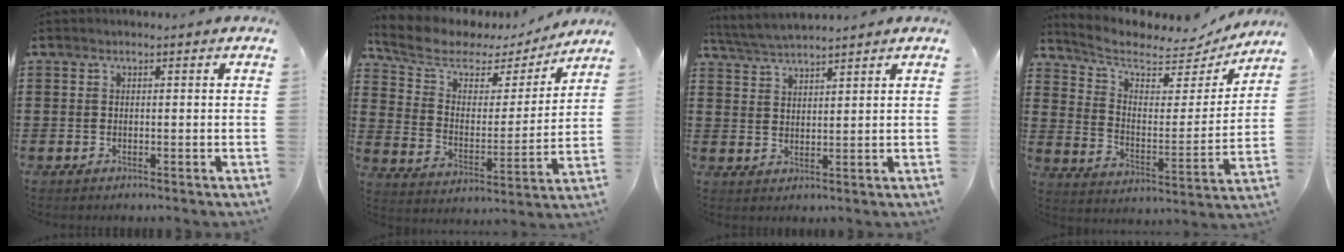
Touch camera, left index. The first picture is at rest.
{"total": 6.9, "force": [5.4, 3.3, 2.7], "torque": [-0.088, -0.031, 0.091]}
{"total": 3.7, "force": [3.6, 0.1, 1.0], "torque": [-0.031, -0.009, 0.064]}
{"total": 6.4, "force": [5.3, 2.5, 2.7], "torque": [-0.074, -0.038, 0.087]}